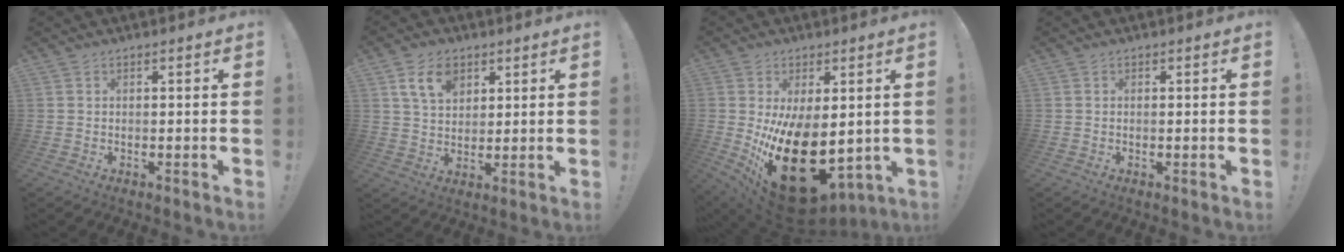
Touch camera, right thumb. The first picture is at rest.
{"total": 10.4, "force": [5.4, 6.3, 6.3], "torque": [-0.108, -0.009, 0.103]}
{"total": 23.6, "force": [-3.9, 13.1, 19.2], "torque": [-0.319, 0.002, -0.036]}
{"total": 0.0}